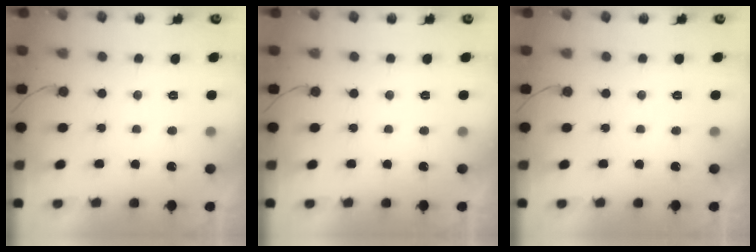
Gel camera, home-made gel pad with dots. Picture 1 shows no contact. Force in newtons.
{"total": 0.0}
{"total": 0.0}